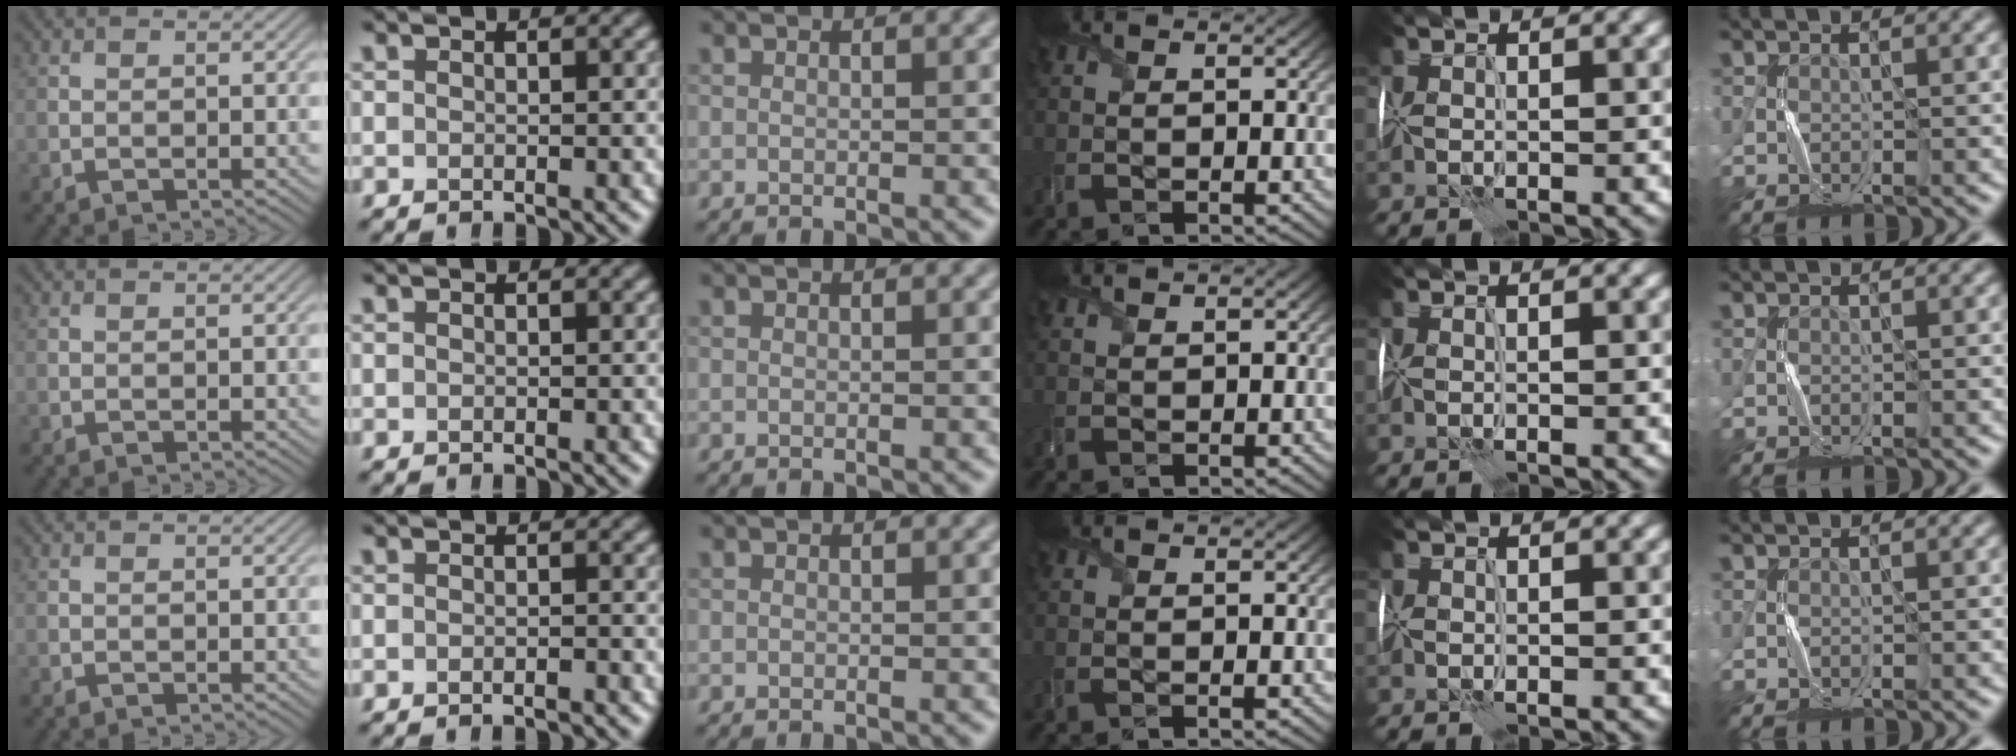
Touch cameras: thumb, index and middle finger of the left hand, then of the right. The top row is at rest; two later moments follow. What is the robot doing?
{"motion": "wrap", "object": "felt sheet"}